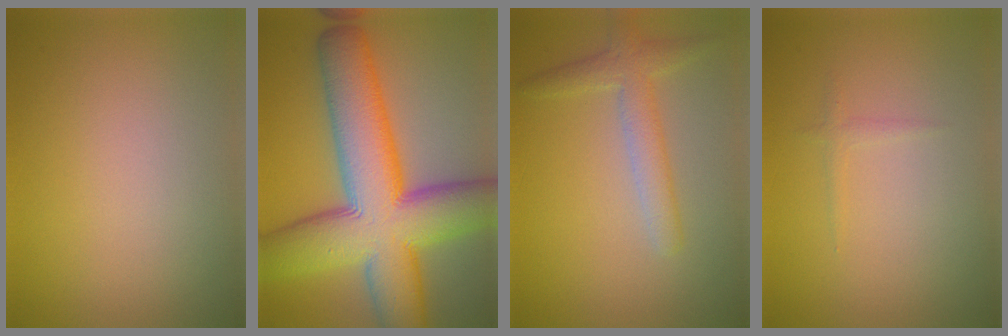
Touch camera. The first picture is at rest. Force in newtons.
{"total": 14.7, "press": 14.7, "slide": 0.4}
{"total": 2.9, "press": 2.9, "slide": 0.1}
{"total": 0.6, "press": 0.6, "slide": 0.0}